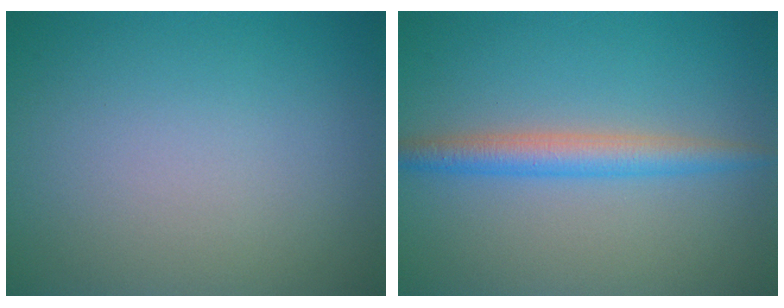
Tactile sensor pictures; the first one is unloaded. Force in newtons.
{"total": 3.1, "press": 3.1, "slide": 0.1}